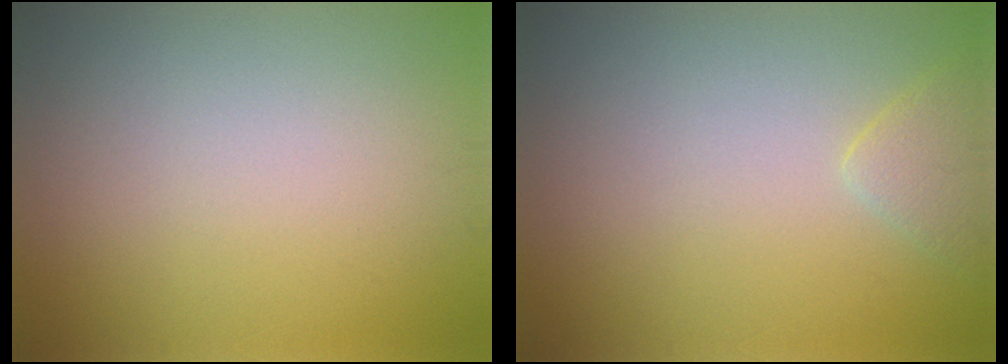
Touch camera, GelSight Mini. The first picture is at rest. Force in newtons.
{"total": 1.7, "press": 1.7, "slide": 0.1}